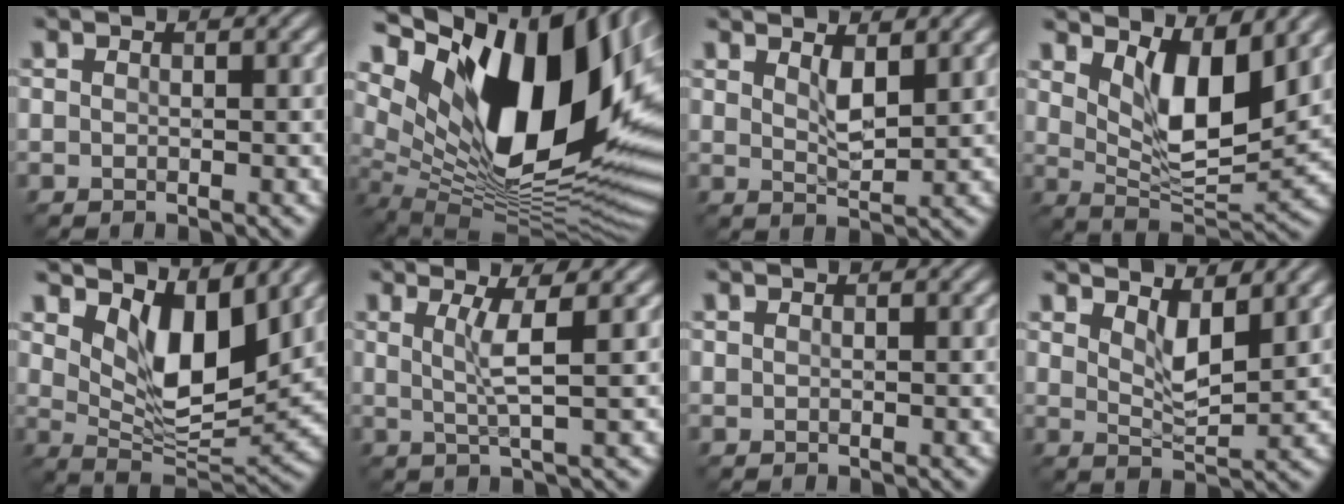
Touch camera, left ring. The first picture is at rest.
{"total": 18.2, "force": [6.4, 8.9, 14.5], "torque": [-0.247, 0.013, 0.108]}
{"total": 1.8, "force": [1.3, 0.3, 1.2], "torque": [-0.027, -0.003, 0.027]}
{"total": 6.4, "force": [3.0, 2.5, 5.1], "torque": [-0.094, -0.016, 0.054]}
{"total": 6.6, "force": [3.6, 2.8, 4.8], "torque": [-0.089, -0.016, 0.059]}
{"total": 2.5, "force": [0.9, 0.1, 2.4], "torque": [-0.047, 0.000, 0.017]}
{"total": 0.0}
{"total": 2.8, "force": [2.0, 0.6, 1.9], "torque": [-0.037, -0.008, 0.038]}